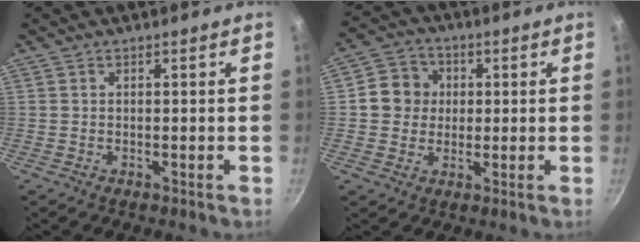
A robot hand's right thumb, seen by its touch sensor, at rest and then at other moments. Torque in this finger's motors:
{"motor_torque": [0.67, 0.53, 0.42, -0.29, 0.01]}